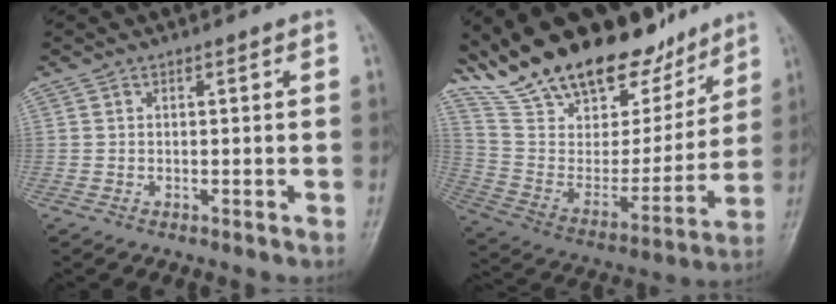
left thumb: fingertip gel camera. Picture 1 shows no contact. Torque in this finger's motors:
{"motor_torque": [1.15, -0.87, 1.39, -1.39, 0.27]}